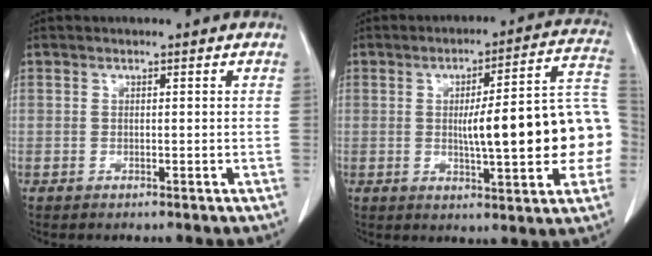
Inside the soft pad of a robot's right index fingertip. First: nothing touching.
{"total": 17.0, "force": [-1.3, 2.6, 16.8], "torque": [-0.188, 0.035, -0.012]}